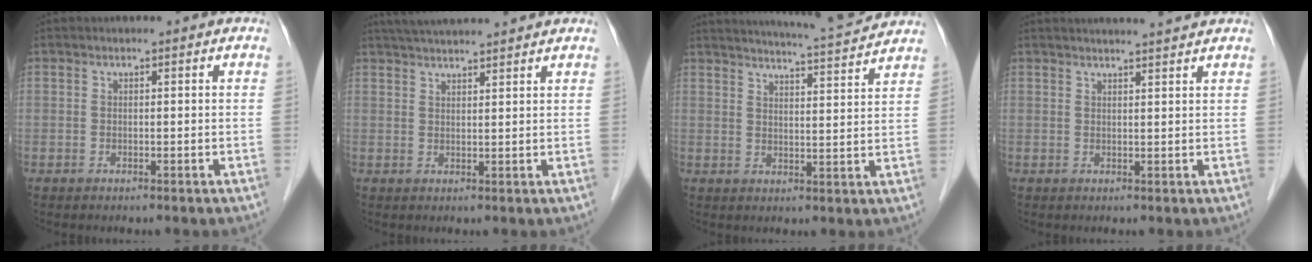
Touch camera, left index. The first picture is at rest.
{"total": 9.0, "force": [8.2, 0.0, 3.6], "torque": [-0.063, 0.035, 0.120]}
{"total": 11.2, "force": [10.7, -0.5, 3.3], "torque": [-0.061, 0.000, 0.141]}
{"total": 5.5, "force": [5.1, -0.6, 1.9], "torque": [-0.025, 0.012, 0.059]}